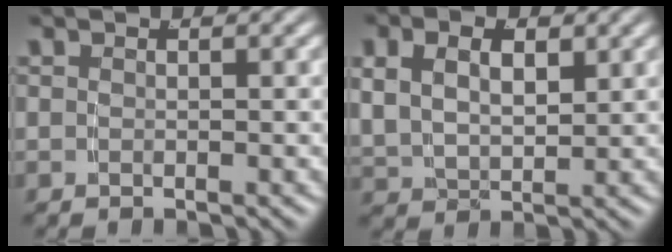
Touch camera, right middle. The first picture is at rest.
{"total": 5.8, "force": [1.6, 4.3, 3.5], "torque": [-0.063, 0.000, 0.028]}